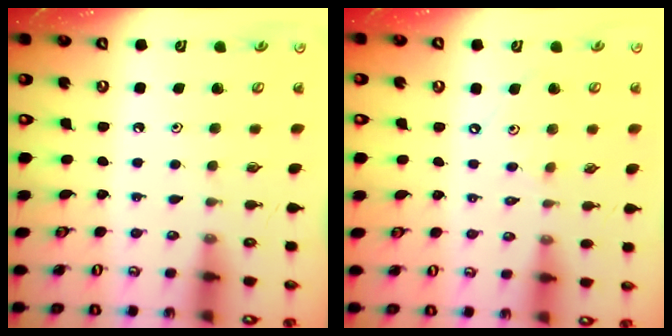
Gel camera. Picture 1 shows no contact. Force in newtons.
{"total": 4.9, "press": 4.9, "slide": 0.6}